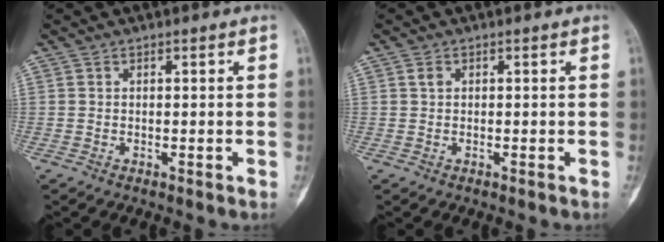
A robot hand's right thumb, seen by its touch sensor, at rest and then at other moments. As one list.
[{"total": 0.9, "force": [0.1, 0.7, 0.6], "torque": [-0.008, 0.002, 0.001]}]